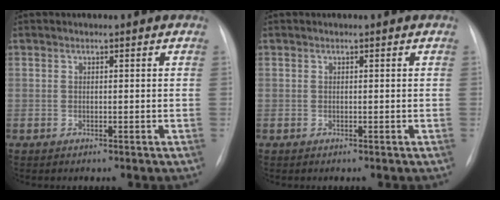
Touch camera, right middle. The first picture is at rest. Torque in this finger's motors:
{"motor_torque": [-0.01, 0.00, 0.00, 0.01]}